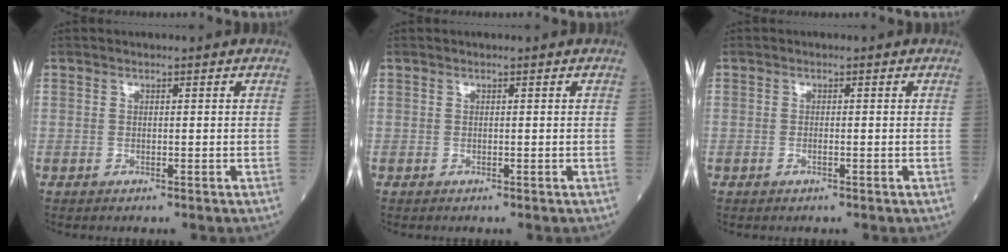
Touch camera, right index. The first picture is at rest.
{"total": 0.0}
{"total": 0.6, "force": [-0.3, 0.0, 0.5], "torque": [-0.011, 0.000, -0.006]}